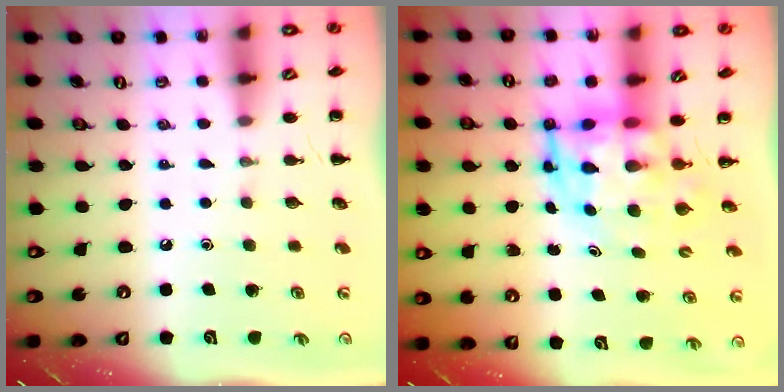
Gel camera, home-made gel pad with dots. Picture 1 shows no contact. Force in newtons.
{"total": 6.5, "press": 6.2, "slide": 2.1}